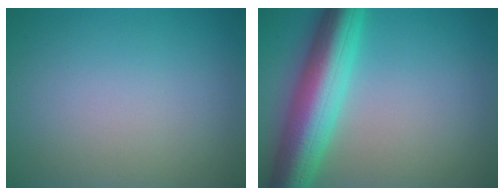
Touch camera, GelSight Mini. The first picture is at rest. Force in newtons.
{"total": 9.1, "press": 9.0, "slide": 0.5}